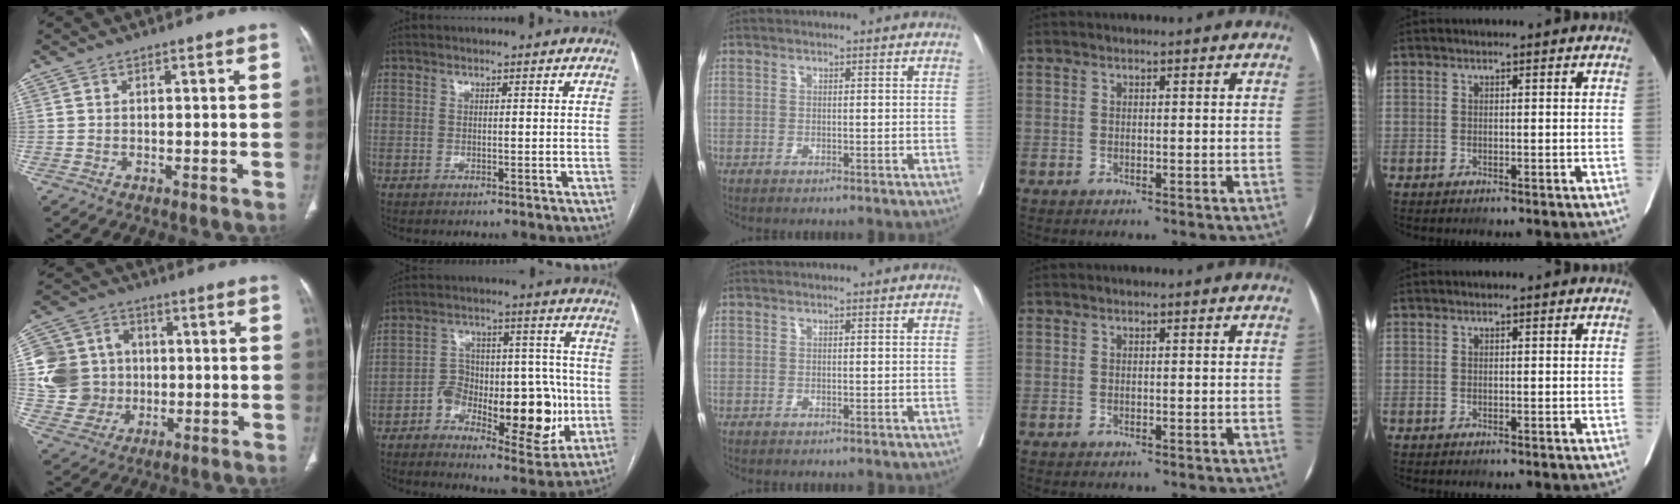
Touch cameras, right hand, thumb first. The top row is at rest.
{"thumb": {"total": 13.6, "force": [0.3, 12.5, 5.3], "torque": [-0.081, 0.017, 0.013]}, "index": {"total": 15.3, "force": [-4.4, 6.7, 13.0], "torque": [-0.186, 0.030, -0.059]}}